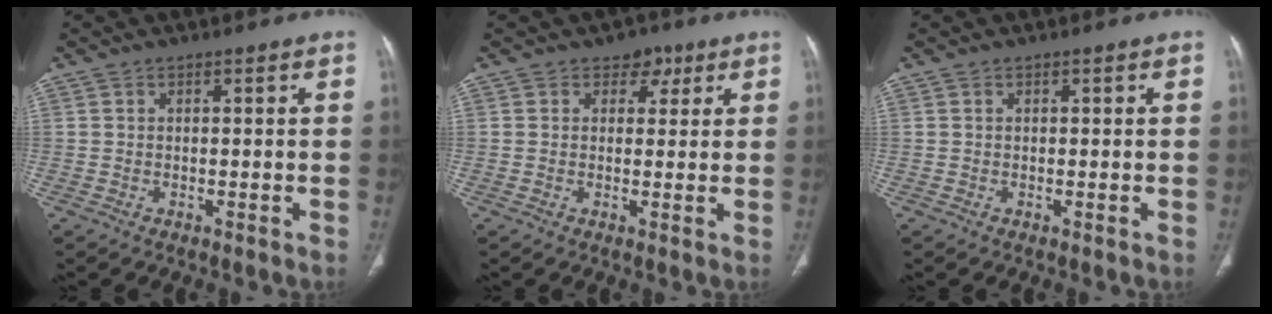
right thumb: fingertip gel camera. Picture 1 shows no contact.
{"total": 3.7, "force": [2.0, 2.8, 1.4], "torque": [0.014, -0.005, 0.022]}
{"total": 0.0}